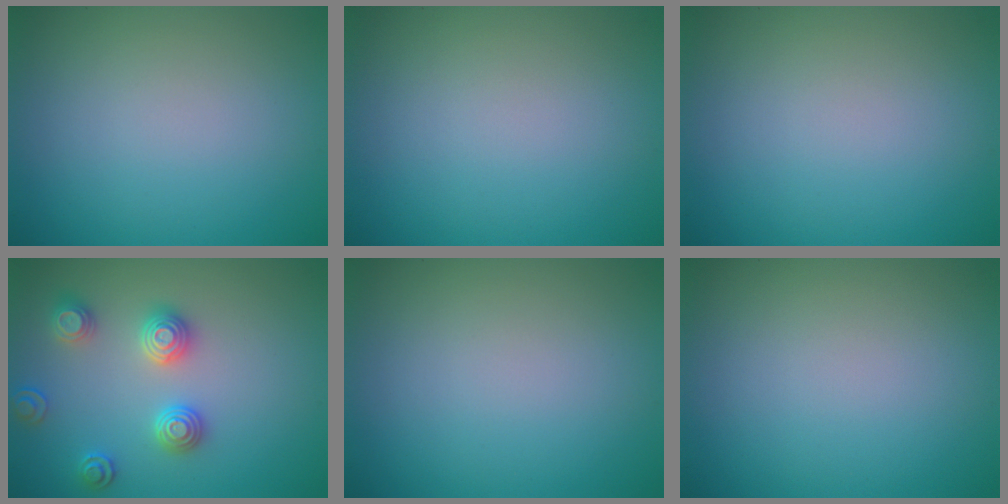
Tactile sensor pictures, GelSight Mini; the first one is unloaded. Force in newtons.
{"total": 0.0}
{"total": 0.0}
{"total": 3.3, "press": 3.3, "slide": 0.3}
{"total": 0.0}
{"total": 0.0}